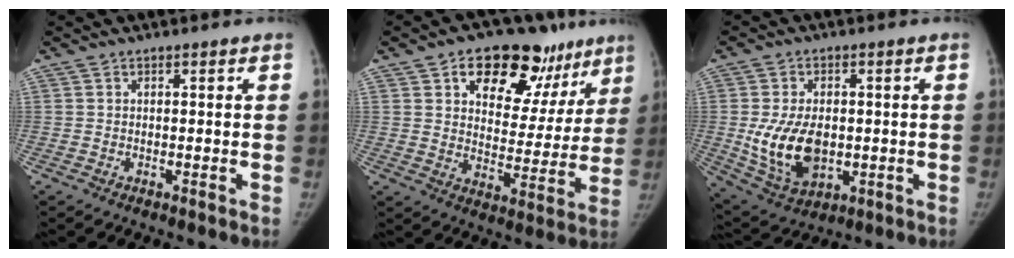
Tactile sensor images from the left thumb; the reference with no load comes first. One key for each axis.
{"total": 20.7, "fx": 12.1, "fy": 12.1, "fz": 11.6, "tx": -0.099, "ty": -0.026, "tz": 0.177}
{"total": 13.0, "fx": -0.8, "fy": 8.4, "fz": 9.9, "tx": -0.168, "ty": -0.008, "tz": 0.005}